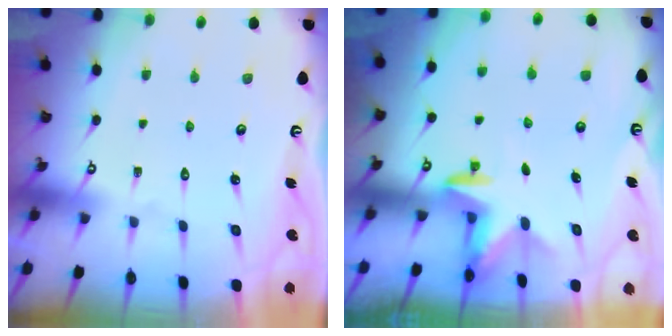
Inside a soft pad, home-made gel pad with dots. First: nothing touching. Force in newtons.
{"total": 2.9, "press": 2.8, "slide": 0.7}